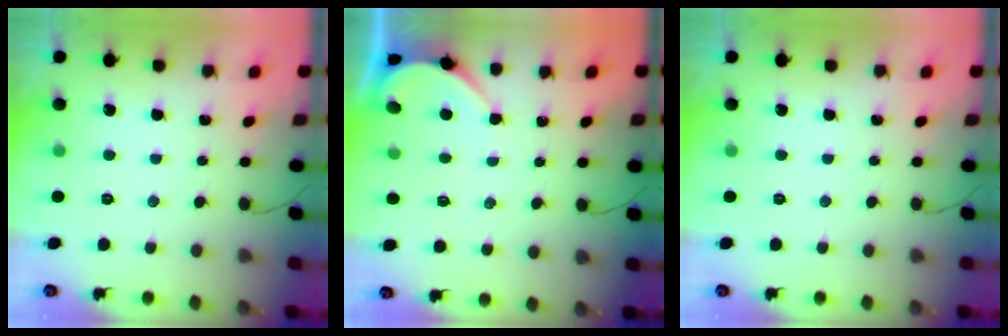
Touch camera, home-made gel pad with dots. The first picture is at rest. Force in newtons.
{"total": 2.1, "press": 2.1, "slide": 0.3}
{"total": 0.0}